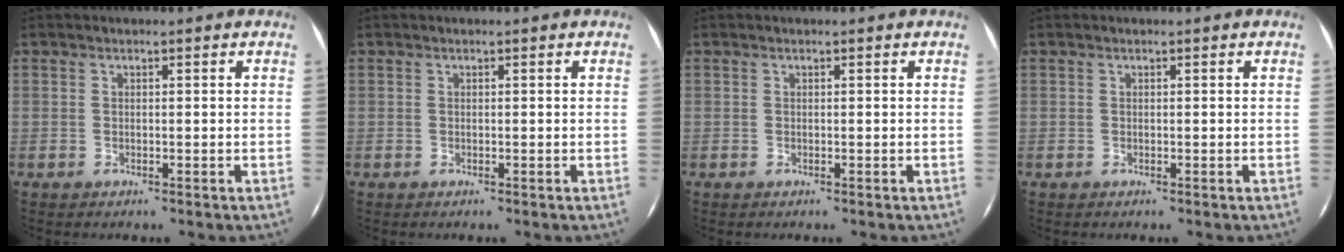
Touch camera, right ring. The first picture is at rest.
{"total": 0.0}
{"total": 0.0}
{"total": 0.0}